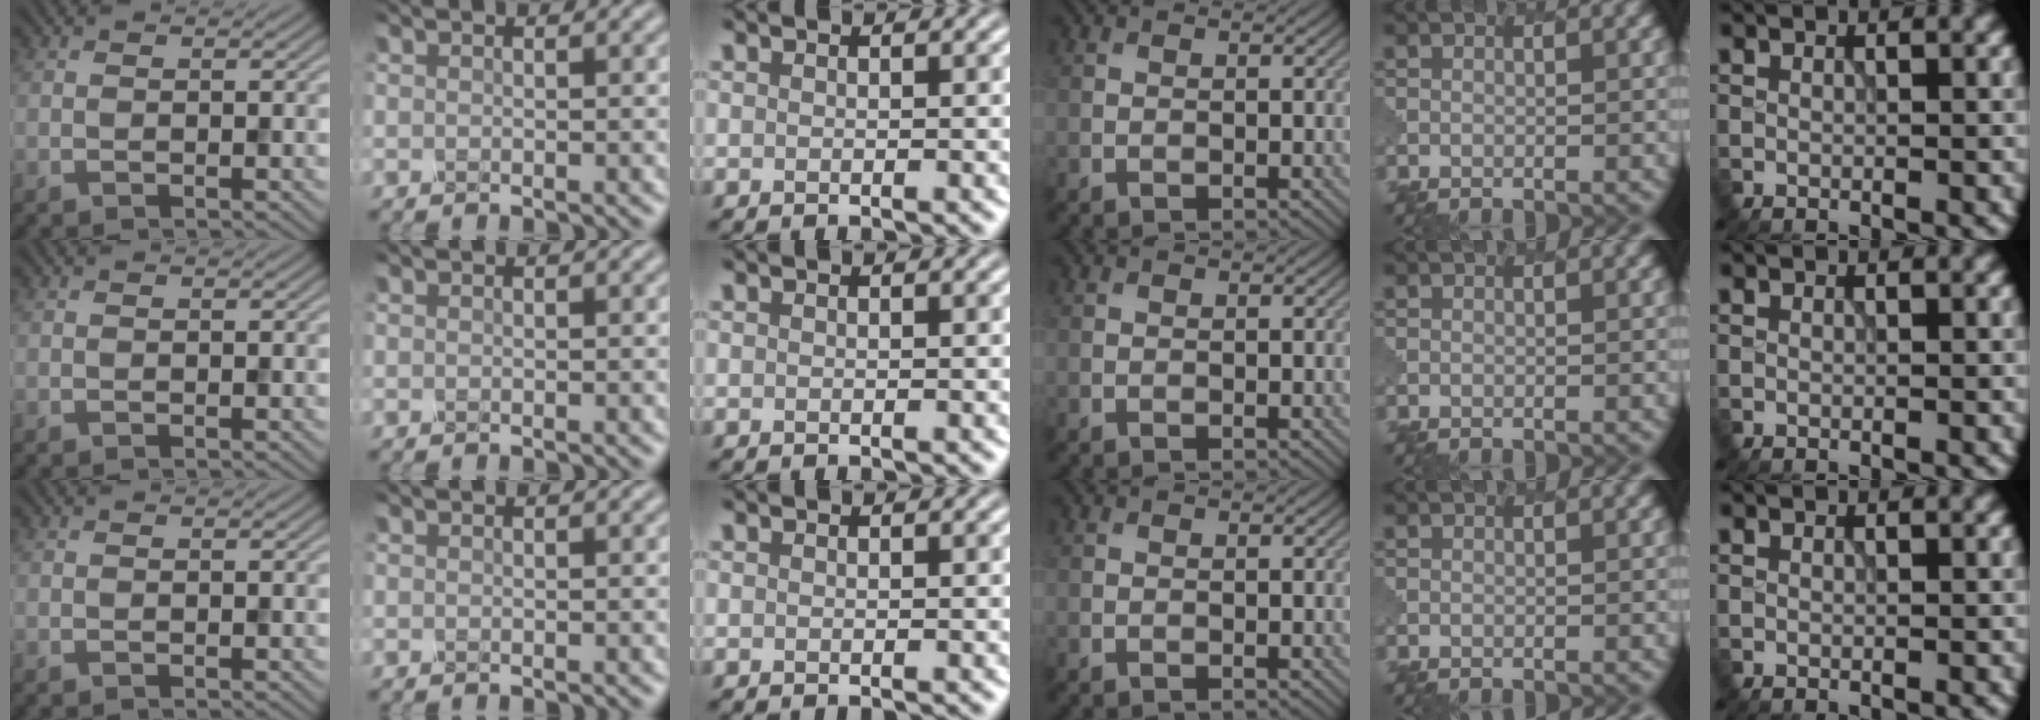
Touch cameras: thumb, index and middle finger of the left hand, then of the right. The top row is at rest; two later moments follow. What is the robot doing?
{"motion": "dispense", "object": "spray bottle"}